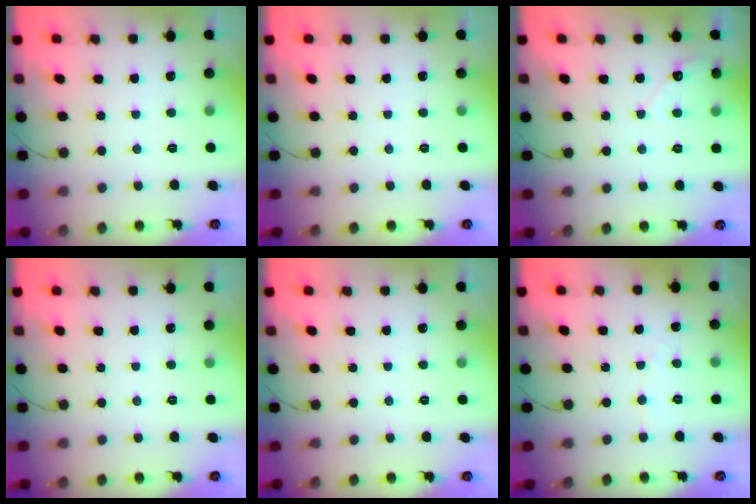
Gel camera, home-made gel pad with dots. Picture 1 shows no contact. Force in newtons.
{"total": 0.0}
{"total": 2.7, "press": 2.7, "slide": 0.2}
{"total": 0.0}
{"total": 0.0}
{"total": 2.4, "press": 2.4, "slide": 0.2}